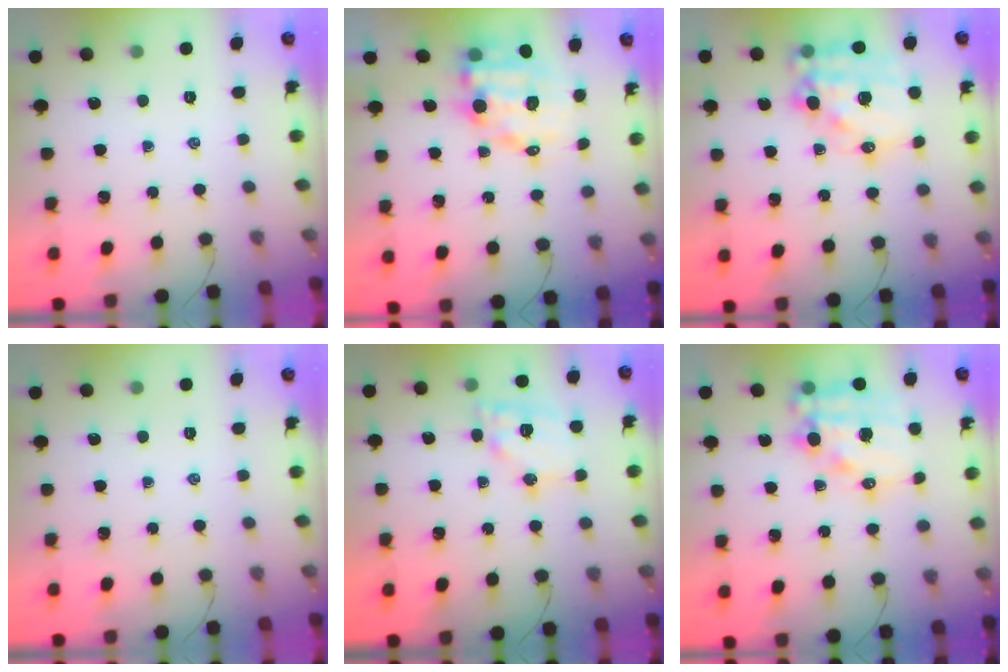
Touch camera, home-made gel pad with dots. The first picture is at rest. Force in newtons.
{"total": 9.7, "press": 9.3, "slide": 2.6}
{"total": 17.5, "press": 17.1, "slide": 4.0}
{"total": 0.0}
{"total": 14.5, "press": 14.3, "slide": 2.1}
{"total": 14.9, "press": 14.5, "slide": 3.4}